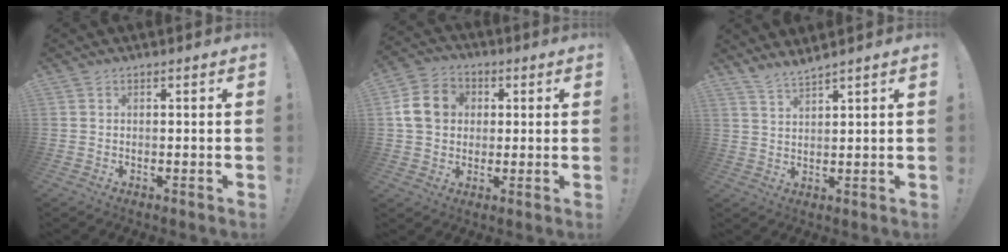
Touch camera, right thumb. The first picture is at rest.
{"total": 12.2, "force": [2.1, 10.4, 6.0], "torque": [-0.094, 0.011, 0.049]}
{"total": 4.0, "force": [3.7, -0.5, 1.4], "torque": [-0.036, -0.021, 0.067]}